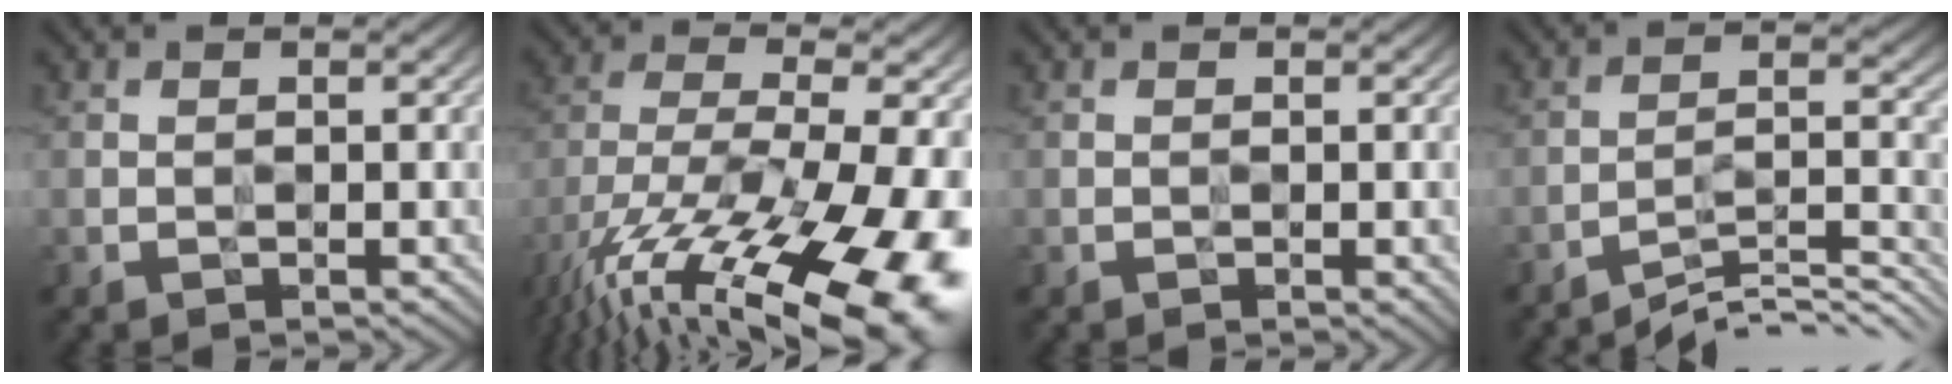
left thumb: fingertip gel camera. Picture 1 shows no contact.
{"total": 17.8, "force": [-11.6, 4.9, 12.5], "torque": [-0.234, -0.023, -0.181]}
{"total": 1.5, "force": [-0.4, 0.7, 1.2], "torque": [-0.009, -0.001, -0.003]}
{"total": 7.3, "force": [-6.7, 0.7, 2.7], "torque": [-0.032, 0.004, -0.114]}